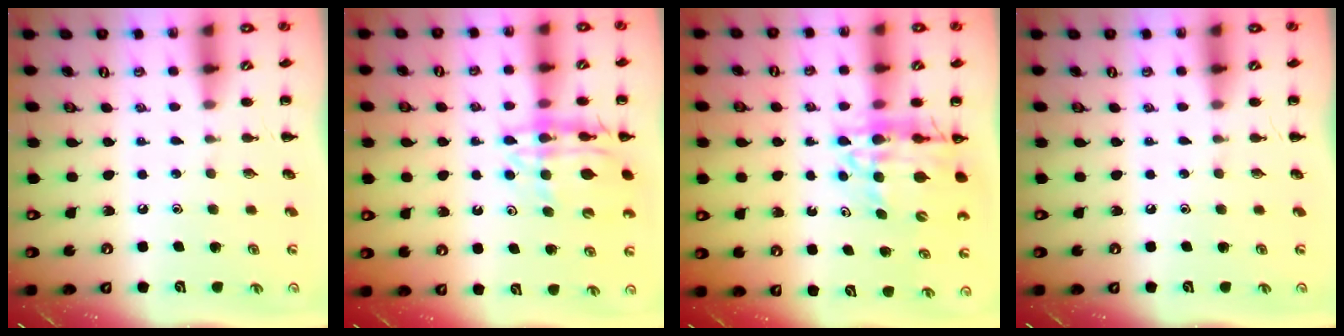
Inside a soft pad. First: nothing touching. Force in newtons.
{"total": 14.9, "press": 14.4, "slide": 3.5}
{"total": 15.4, "press": 14.8, "slide": 4.4}
{"total": 0.0}